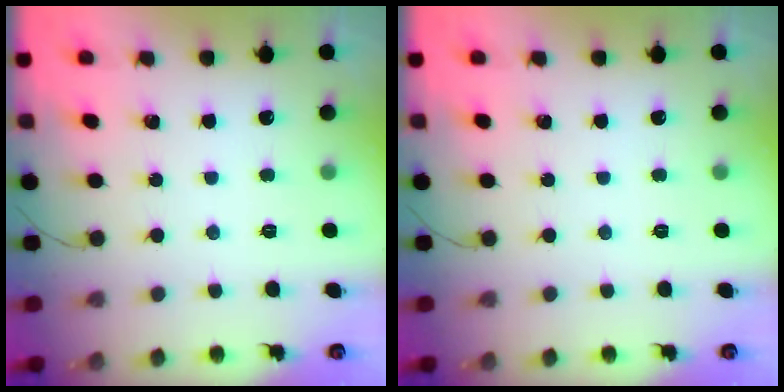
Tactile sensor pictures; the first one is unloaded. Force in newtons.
{"total": 0.0}